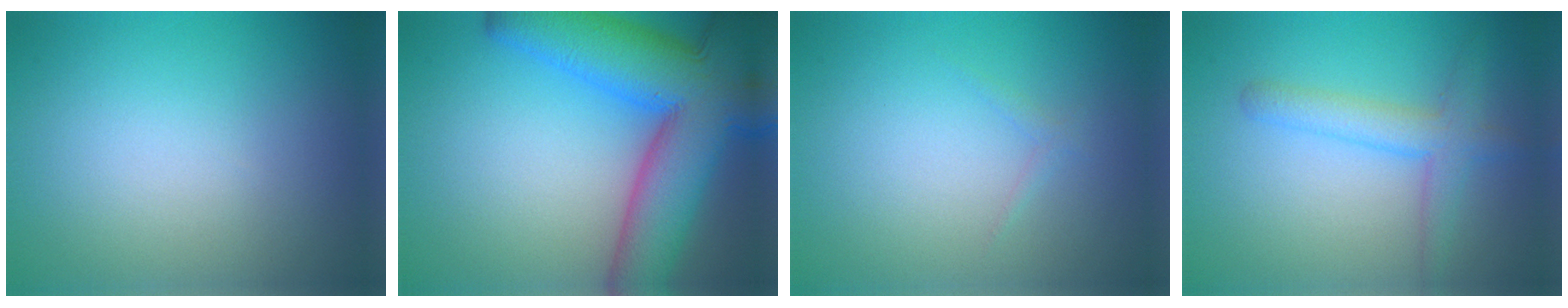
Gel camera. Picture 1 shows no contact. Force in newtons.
{"total": 12.5, "press": 12.5, "slide": 0.6}
{"total": 0.6, "press": 0.6, "slide": 0.0}
{"total": 3.1, "press": 3.1, "slide": 0.1}